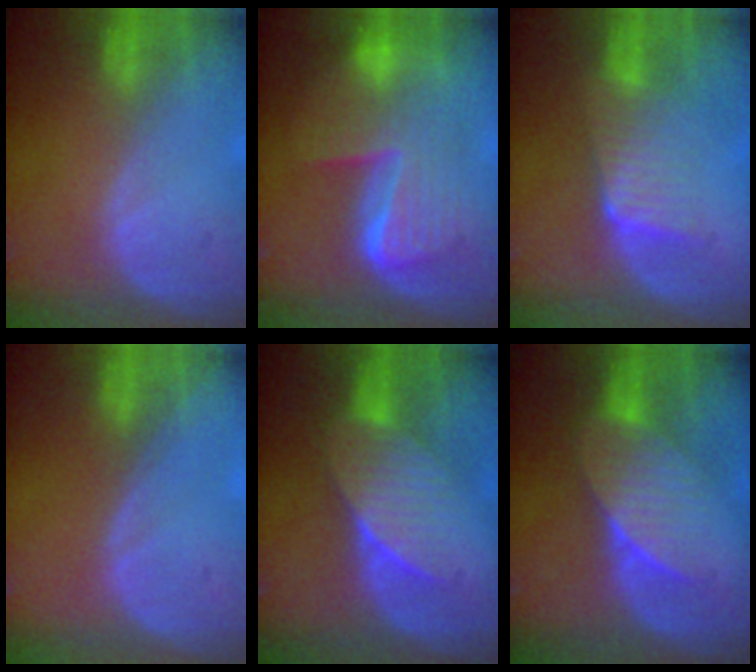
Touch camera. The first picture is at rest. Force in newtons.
{"total": 9.9, "press": 9.9, "slide": 0.9}
{"total": 5.8, "press": 5.4, "slide": 2.1}
{"total": 0.0}
{"total": 7.1, "press": 6.7, "slide": 2.2}
{"total": 7.0, "press": 6.6, "slide": 2.3}